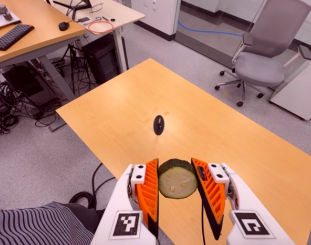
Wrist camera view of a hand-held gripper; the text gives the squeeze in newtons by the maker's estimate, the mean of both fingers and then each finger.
{"total": 11.4, "left": 9.9, "right": 13.0}